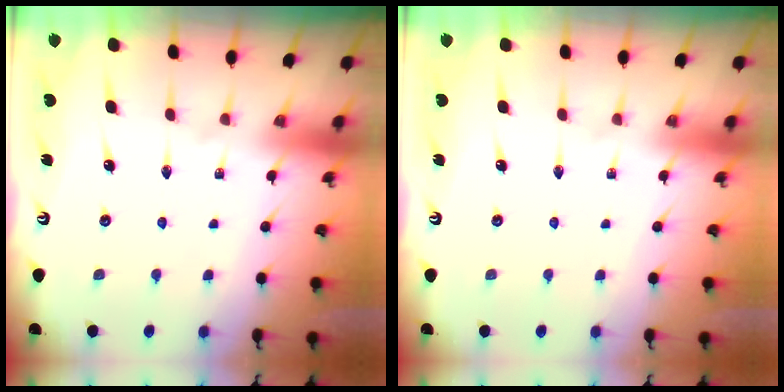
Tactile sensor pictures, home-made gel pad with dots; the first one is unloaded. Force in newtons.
{"total": 0.0}